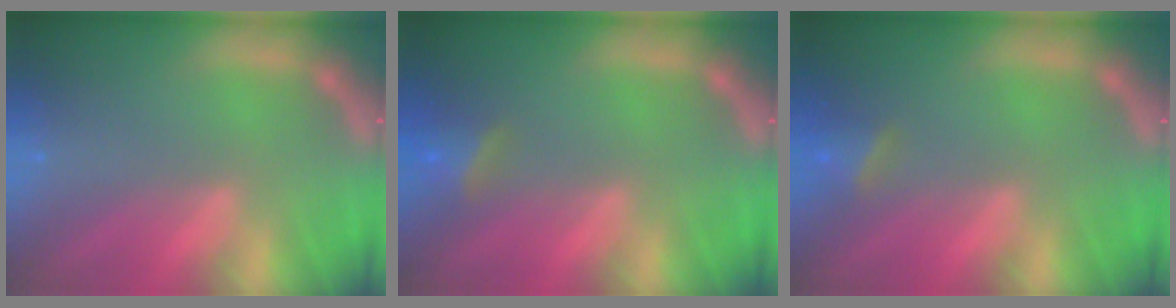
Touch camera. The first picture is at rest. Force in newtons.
{"total": 2.9}
{"total": 2.4}